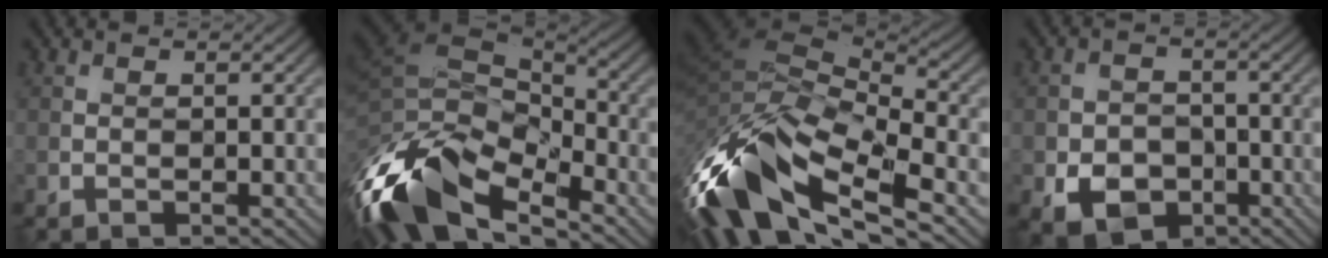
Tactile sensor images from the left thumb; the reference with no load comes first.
{"total": 16.4, "force": [-8.2, 8.2, 11.6], "torque": [-0.285, -0.038, -0.130]}
{"total": 16.3, "force": [-7.3, 7.2, 12.7], "torque": [-0.302, -0.018, -0.141]}
{"total": 5.6, "force": [-2.5, 4.1, 2.9], "torque": [-0.054, -0.011, -0.046]}